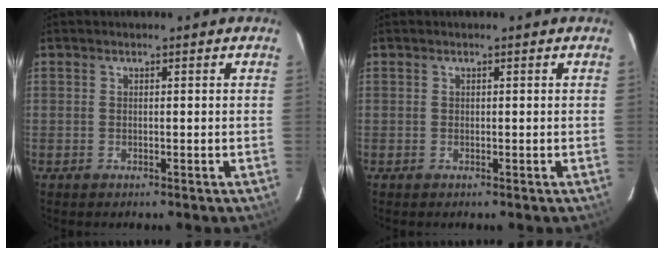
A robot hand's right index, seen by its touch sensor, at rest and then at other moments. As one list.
[{"total": 0.0}]